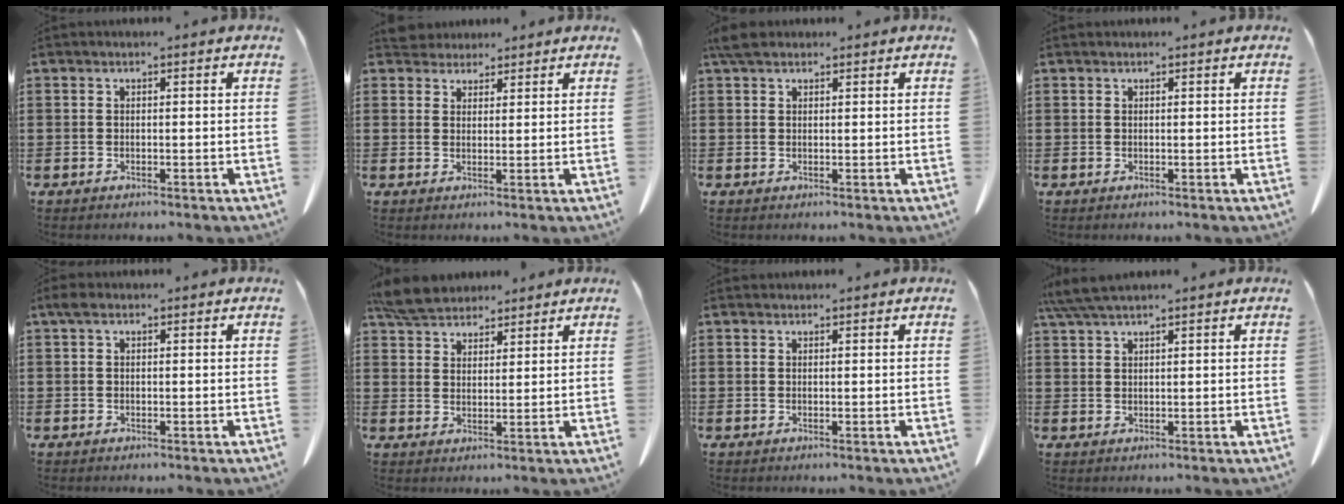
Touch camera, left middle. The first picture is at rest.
{"total": 2.8, "force": [2.6, 0.9, -0.1], "torque": [0.002, -0.005, 0.051]}
{"total": 2.9, "force": [2.2, 1.4, 1.4], "torque": [-0.034, 0.006, 0.043]}
{"total": 0.0}
{"total": 1.2, "force": [0.3, 0.8, 0.9], "torque": [-0.023, 0.004, 0.006]}
{"total": 5.8, "force": [5.2, 2.2, 1.5], "torque": [-0.047, -0.005, 0.101]}
{"total": 0.6, "force": [0.5, 0.2, 0.0], "torque": [-0.002, -0.001, 0.012]}
{"total": 4.3, "force": [3.4, 0.3, 2.6], "torque": [-0.059, -0.003, 0.065]}